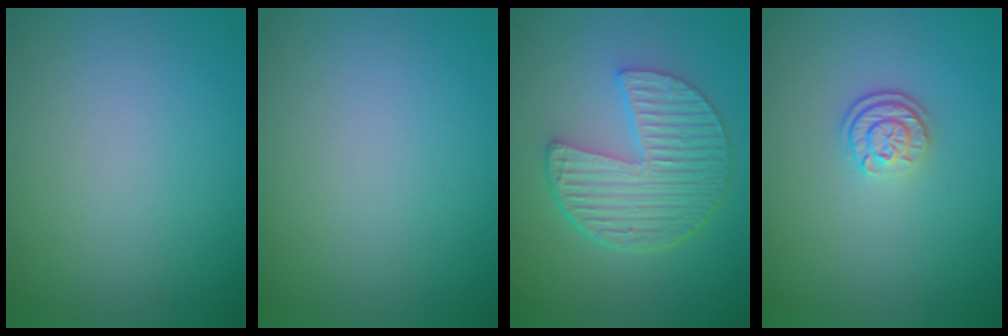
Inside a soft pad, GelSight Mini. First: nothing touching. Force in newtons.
{"total": 0.0}
{"total": 6.3, "press": 4.8, "slide": 4.1}
{"total": 2.4, "press": 1.9, "slide": 1.5}